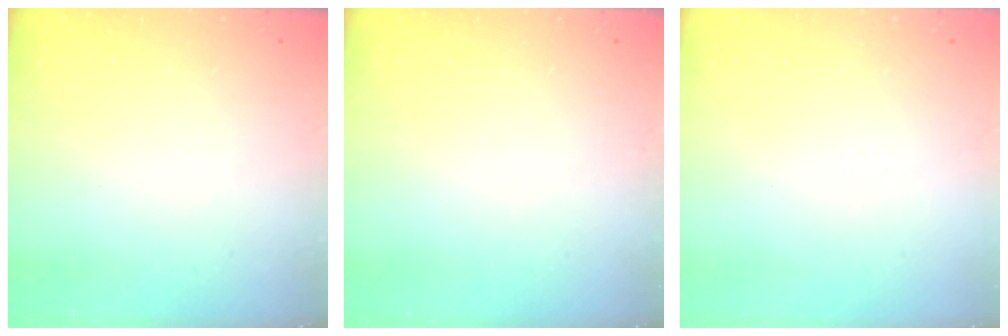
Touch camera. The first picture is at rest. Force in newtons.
{"total": 0.0}
{"total": 1.8, "press": 1.8, "slide": 0.2}